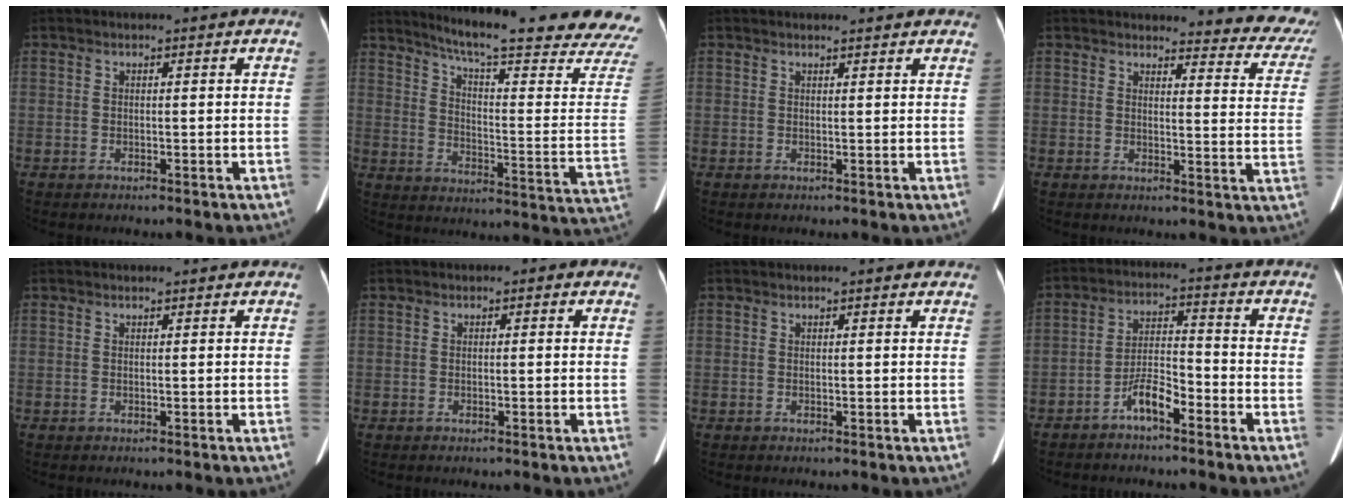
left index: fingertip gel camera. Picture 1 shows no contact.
{"total": 25.5, "force": [22.3, -0.3, 12.3], "torque": [-0.183, -0.104, 0.278]}
{"total": 3.4, "force": [3.2, 0.7, 0.9], "torque": [-0.013, 0.011, 0.029]}
{"total": 12.0, "force": [11.5, 2.1, 2.7], "torque": [0.008, -0.074, 0.092]}
{"total": 0.0}
{"total": 0.8, "force": [0.0, 0.6, 0.6], "torque": [-0.001, 0.007, -0.008]}
{"total": 0.7, "force": [0.6, 0.1, 0.4], "torque": [-0.006, 0.004, 0.006]}
{"total": 5.6, "force": [-3.8, 1.4, 3.8], "torque": [-0.081, 0.013, -0.070]}